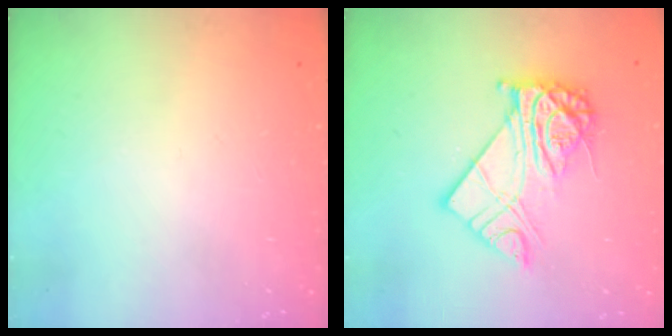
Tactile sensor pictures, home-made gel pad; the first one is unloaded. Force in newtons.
{"total": 13.3, "press": 13.3, "slide": 1.3}